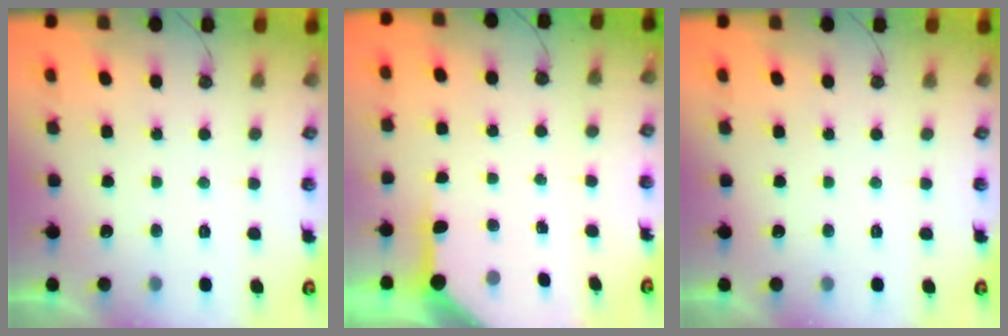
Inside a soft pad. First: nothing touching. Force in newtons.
{"total": 5.6, "press": 5.6, "slide": 0.4}
{"total": 0.0}